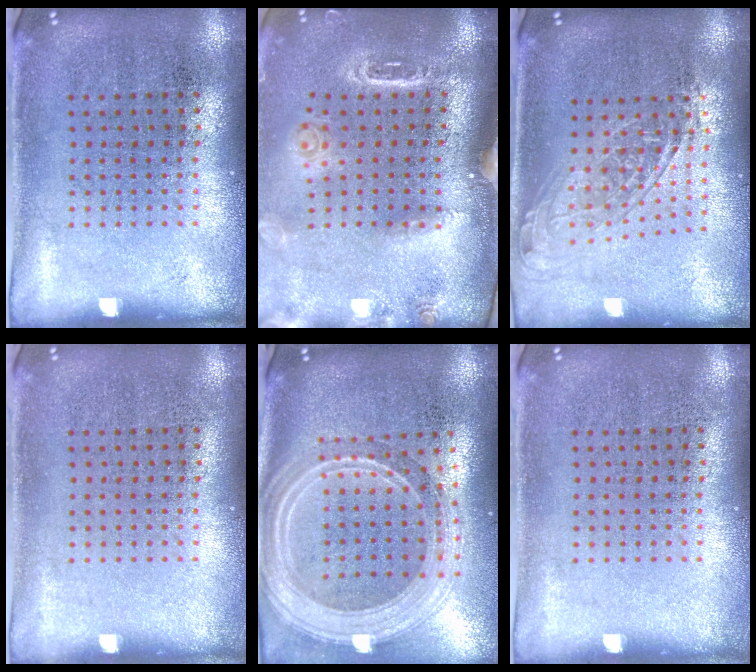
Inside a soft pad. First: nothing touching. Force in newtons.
{"total": 1.8, "press": 1.7, "slide": 0.6}
{"total": 1.5, "press": 1.3, "slide": 0.9}
{"total": 0.0}
{"total": 2.8, "press": 2.4, "slide": 1.6}
{"total": 0.0}